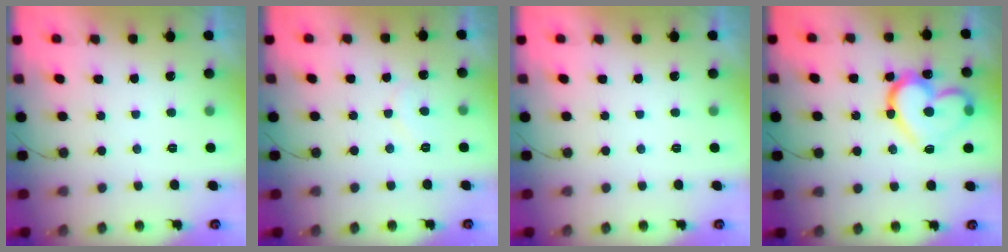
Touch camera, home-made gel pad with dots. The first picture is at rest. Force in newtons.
{"total": 5.7, "press": 5.6, "slide": 0.6}
{"total": 0.0}
{"total": 17.6, "press": 17.6, "slide": 1.6}